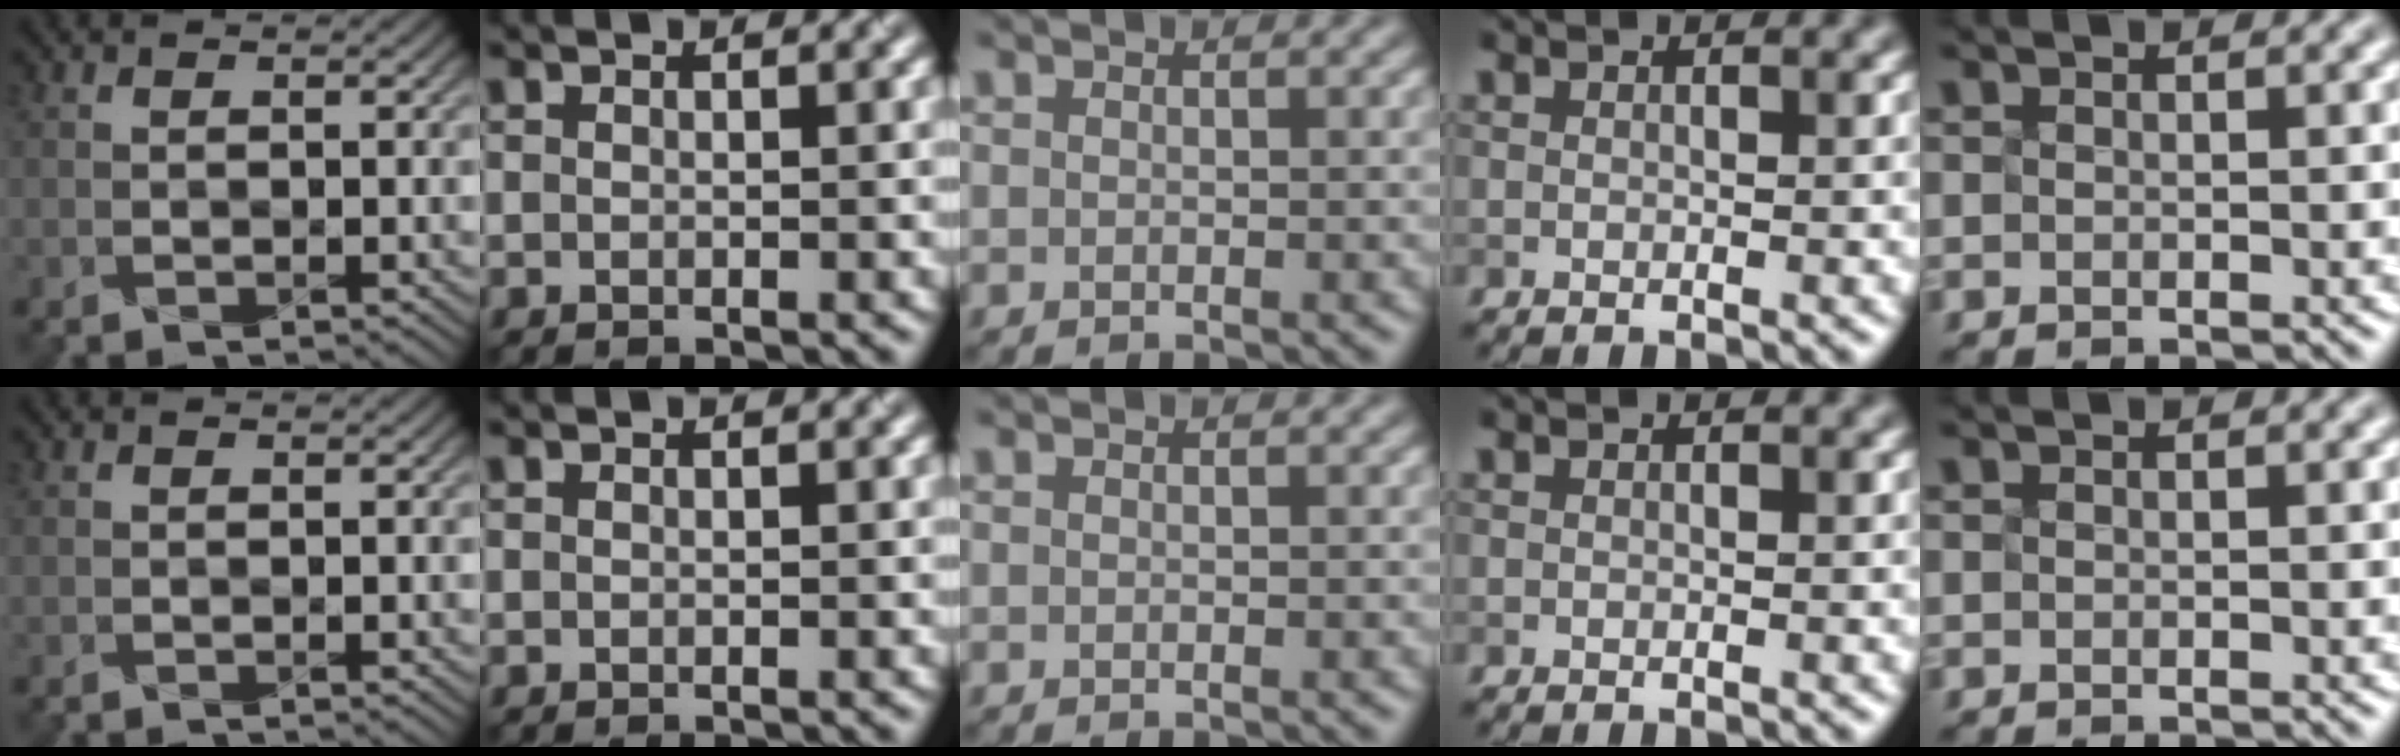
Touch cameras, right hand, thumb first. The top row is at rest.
{}